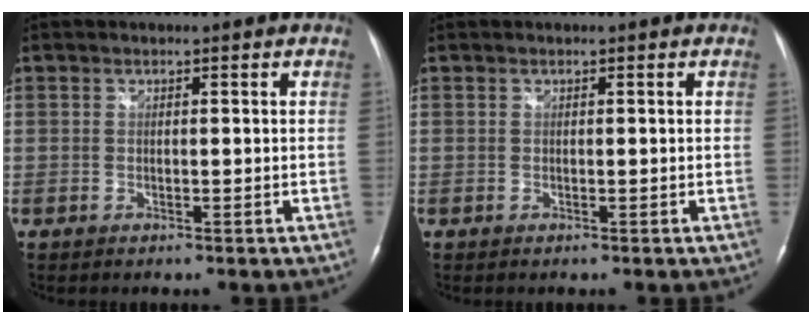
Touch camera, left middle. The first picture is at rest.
{"total": 0.0}